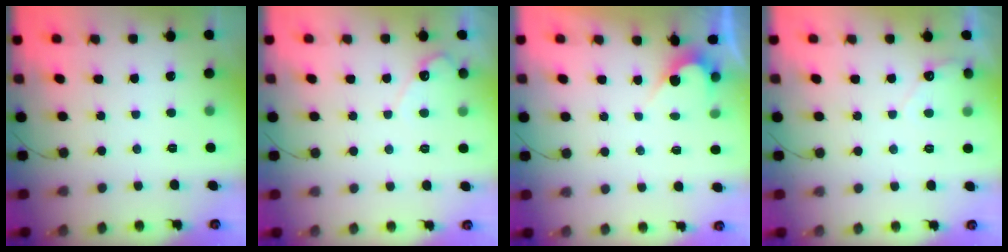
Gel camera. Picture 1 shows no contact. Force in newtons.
{"total": 4.2, "press": 4.2, "slide": 0.3}
{"total": 2.7, "press": 2.7, "slide": 0.1}
{"total": 2.8, "press": 2.8, "slide": 0.1}